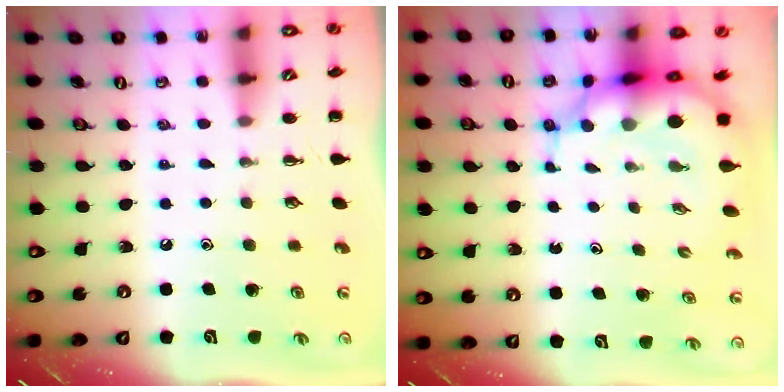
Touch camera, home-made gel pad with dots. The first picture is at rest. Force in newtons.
{"total": 9.0, "press": 8.8, "slide": 2.2}